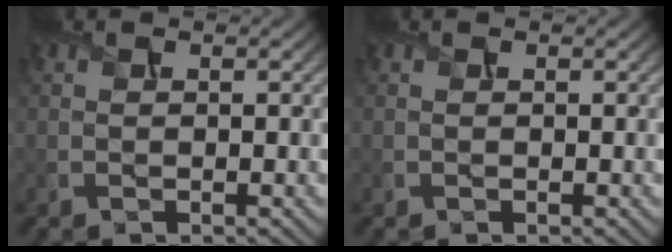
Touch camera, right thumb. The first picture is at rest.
{"total": 0.0}